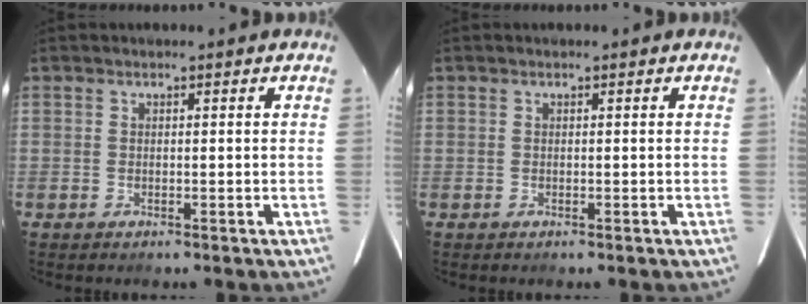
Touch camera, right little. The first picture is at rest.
{"total": 0.0}